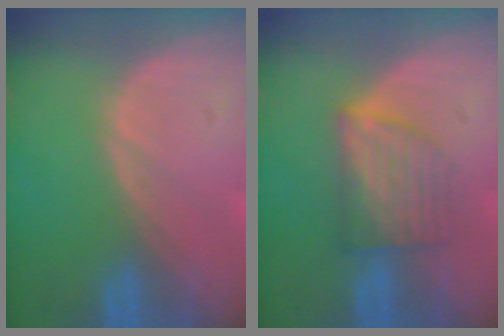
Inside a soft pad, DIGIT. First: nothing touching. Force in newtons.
{"total": 5.9, "press": 5.6, "slide": 1.8}